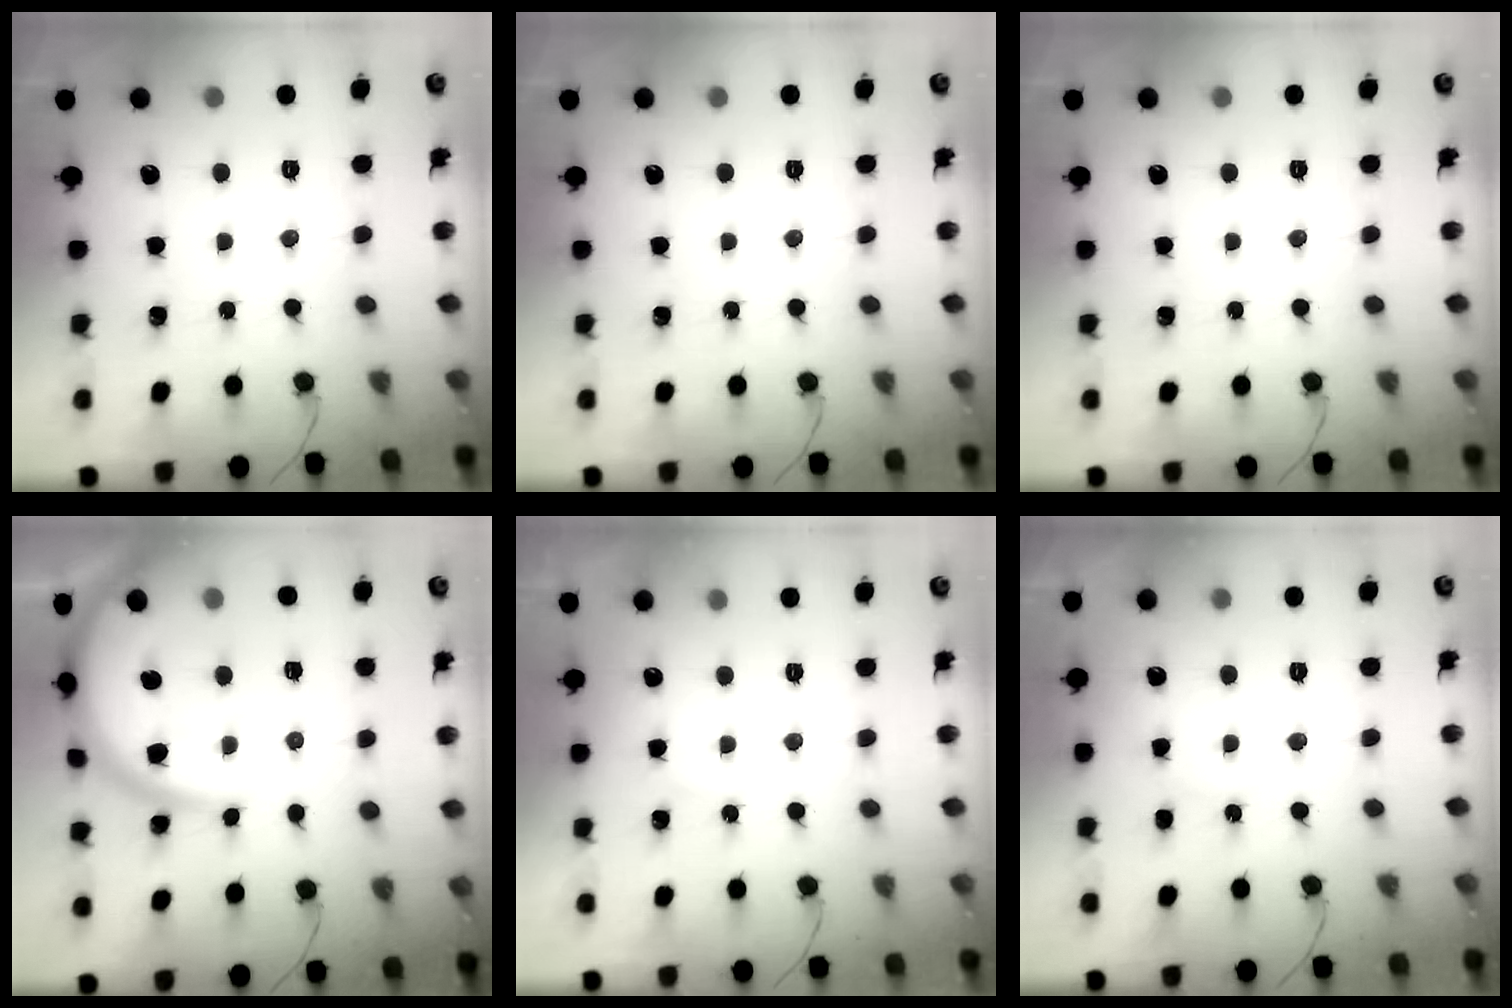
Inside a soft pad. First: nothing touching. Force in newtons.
{"total": 0.0}
{"total": 0.0}
{"total": 15.9, "press": 15.9, "slide": 1.3}
{"total": 3.0, "press": 3.0, "slide": 0.4}
{"total": 6.3, "press": 6.3, "slide": 0.2}